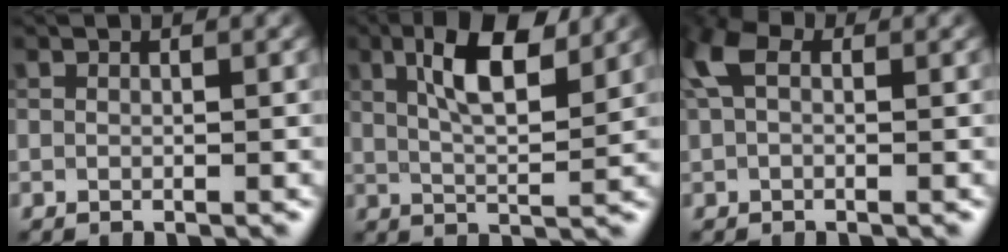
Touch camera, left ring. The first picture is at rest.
{"total": 6.3, "force": [2.7, 1.9, 5.4], "torque": [-0.097, 0.004, 0.044]}
{"total": 4.0, "force": [1.3, 2.4, 2.9], "torque": [-0.066, 0.015, 0.014]}